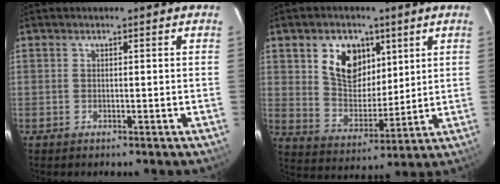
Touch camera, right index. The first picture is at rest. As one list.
[{"total": 11.3, "force": [4.9, 7.7, 6.7], "torque": [-0.124, 0.010, 0.096]}]